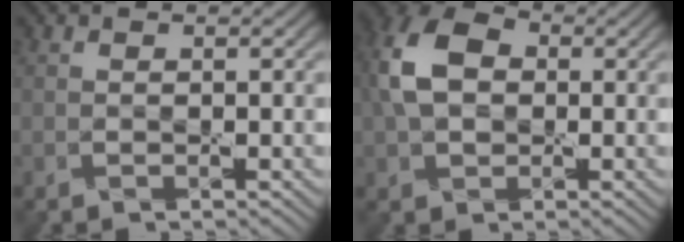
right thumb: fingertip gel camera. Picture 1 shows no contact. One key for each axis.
{"total": 8.5, "fx": 0.9, "fy": 6.1, "fz": 5.9, "tx": -0.149, "ty": 0.014, "tz": 0.007}